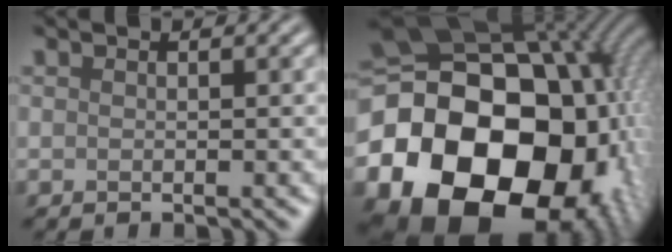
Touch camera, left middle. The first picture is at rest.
{"total": 24.6, "force": [-5.1, 19.3, 14.3], "torque": [-0.263, -0.050, -0.110]}